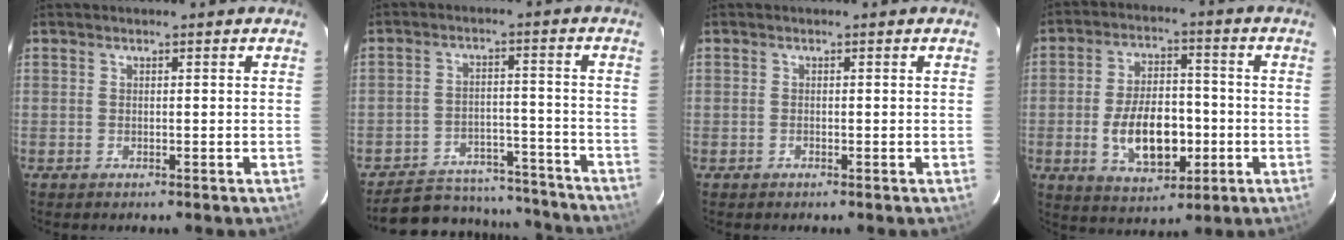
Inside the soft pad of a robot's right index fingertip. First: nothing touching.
{"total": 19.4, "force": [-17.2, 7.1, 5.6], "torque": [-0.126, 0.031, -0.214]}
{"total": 0.6, "force": [-0.3, 0.4, 0.2], "torque": [-0.003, 0.001, -0.007]}
{"total": 13.2, "force": [-3.1, 7.2, 10.6], "torque": [-0.206, 0.005, -0.037]}